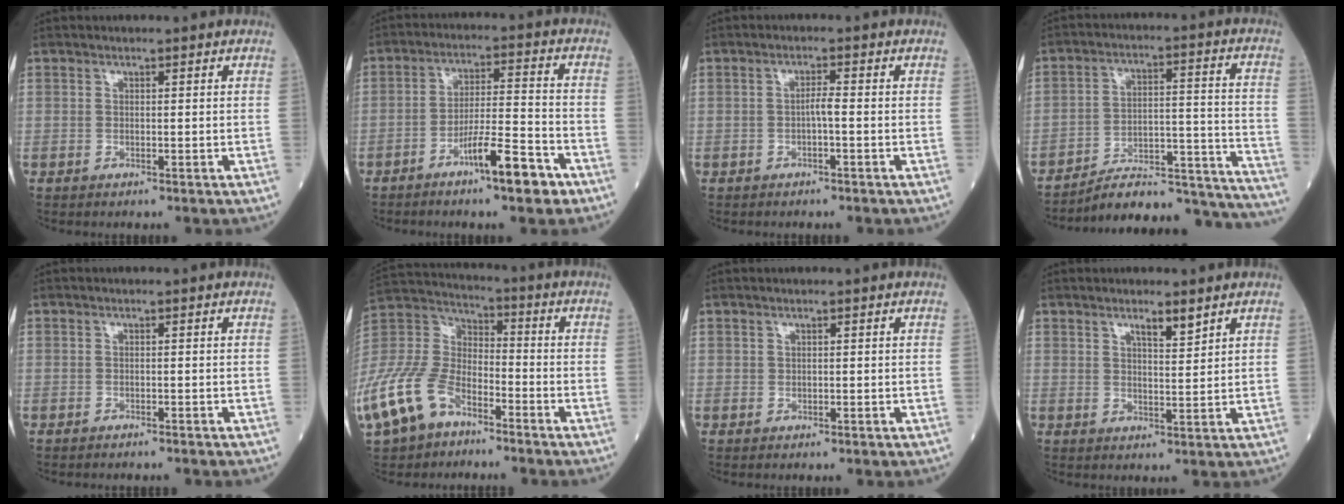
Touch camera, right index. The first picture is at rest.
{"total": 9.1, "force": [-5.5, 0.8, 7.2], "torque": [-0.117, 0.002, -0.092]}
{"total": 1.7, "force": [-0.5, 0.1, 1.6], "torque": [-0.027, 0.003, -0.011]}
{"total": 22.8, "force": [-21.8, 1.9, 6.3], "torque": [-0.034, 0.036, -0.302]}
{"total": 1.9, "force": [-1.8, 0.1, 0.6], "torque": [-0.010, -0.001, -0.022]}
{"total": 18.2, "force": [-11.2, 9.4, 10.8], "torque": [-0.268, -0.005, -0.220]}
{"total": 0.0}
{"total": 3.1, "force": [2.3, 0.4, 2.1], "torque": [-0.038, -0.003, 0.038]}